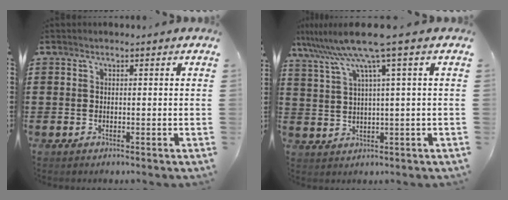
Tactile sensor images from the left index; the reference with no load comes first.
{"total": 8.1, "force": [4.9, -0.6, 6.4], "torque": [-0.147, -0.024, 0.080]}